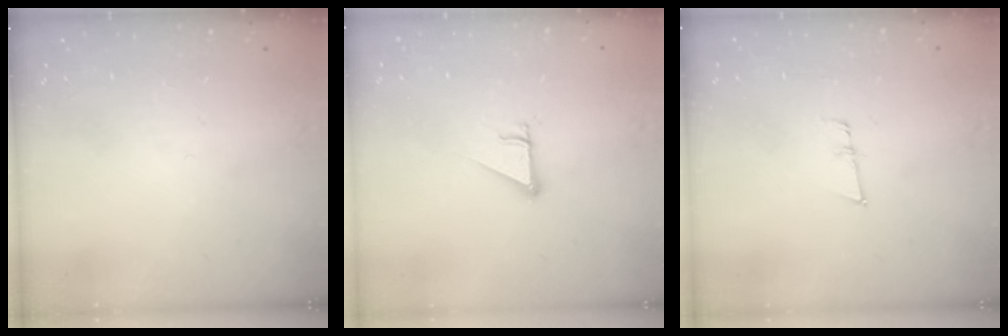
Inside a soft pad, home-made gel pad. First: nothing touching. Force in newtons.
{"total": 2.5, "press": 2.5, "slide": 0.2}
{"total": 6.0, "press": 5.6, "slide": 2.1}